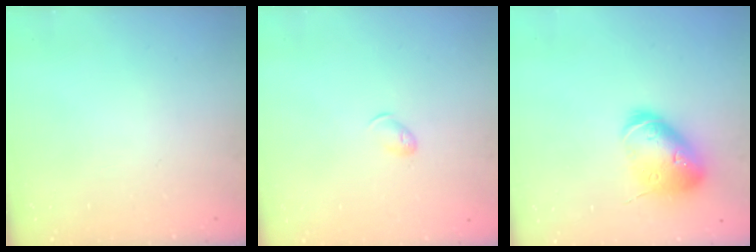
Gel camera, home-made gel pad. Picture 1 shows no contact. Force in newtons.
{"total": 4.4, "press": 4.3, "slide": 0.6}
{"total": 17.8, "press": 17.5, "slide": 2.9}